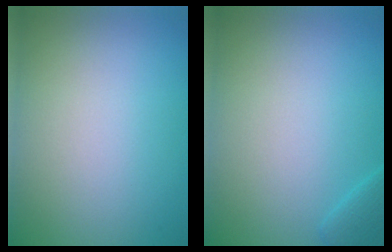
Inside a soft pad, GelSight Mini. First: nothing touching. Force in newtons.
{"total": 1.4, "press": 1.4, "slide": 0.1}